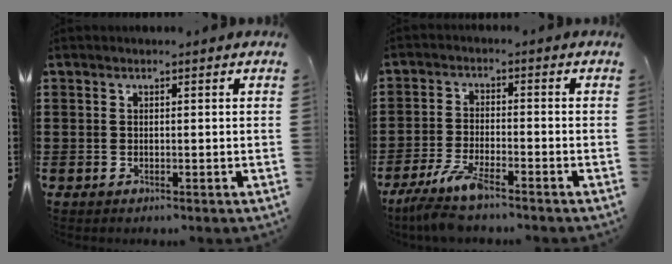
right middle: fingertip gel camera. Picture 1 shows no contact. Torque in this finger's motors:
{"motor_torque": [2.14, 0.00, 0.10, 0.15]}